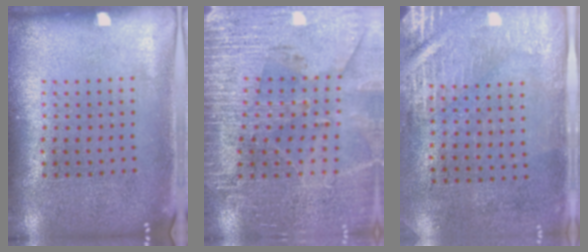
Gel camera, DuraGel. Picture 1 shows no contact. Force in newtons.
{"total": 3.2, "press": 3.2, "slide": 0.3}
{"total": 2.9, "press": 2.5, "slide": 1.5}